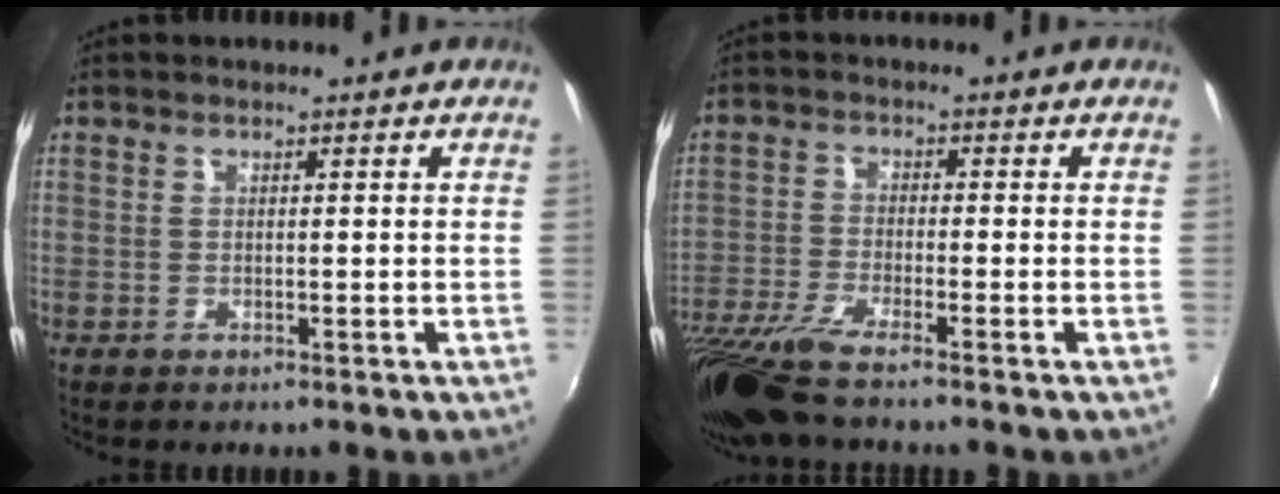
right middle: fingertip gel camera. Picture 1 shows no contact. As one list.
[{"total": 10.4, "force": [-8.4, 0.5, 6.1], "torque": [-0.142, -0.039, -0.157]}]